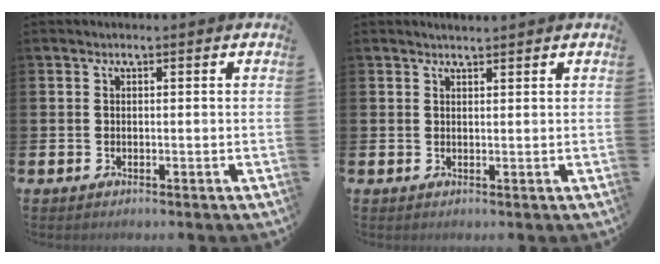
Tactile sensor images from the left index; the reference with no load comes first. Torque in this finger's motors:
{"motor_torque": [-0.36, 0.38, -0.22, 0.00]}